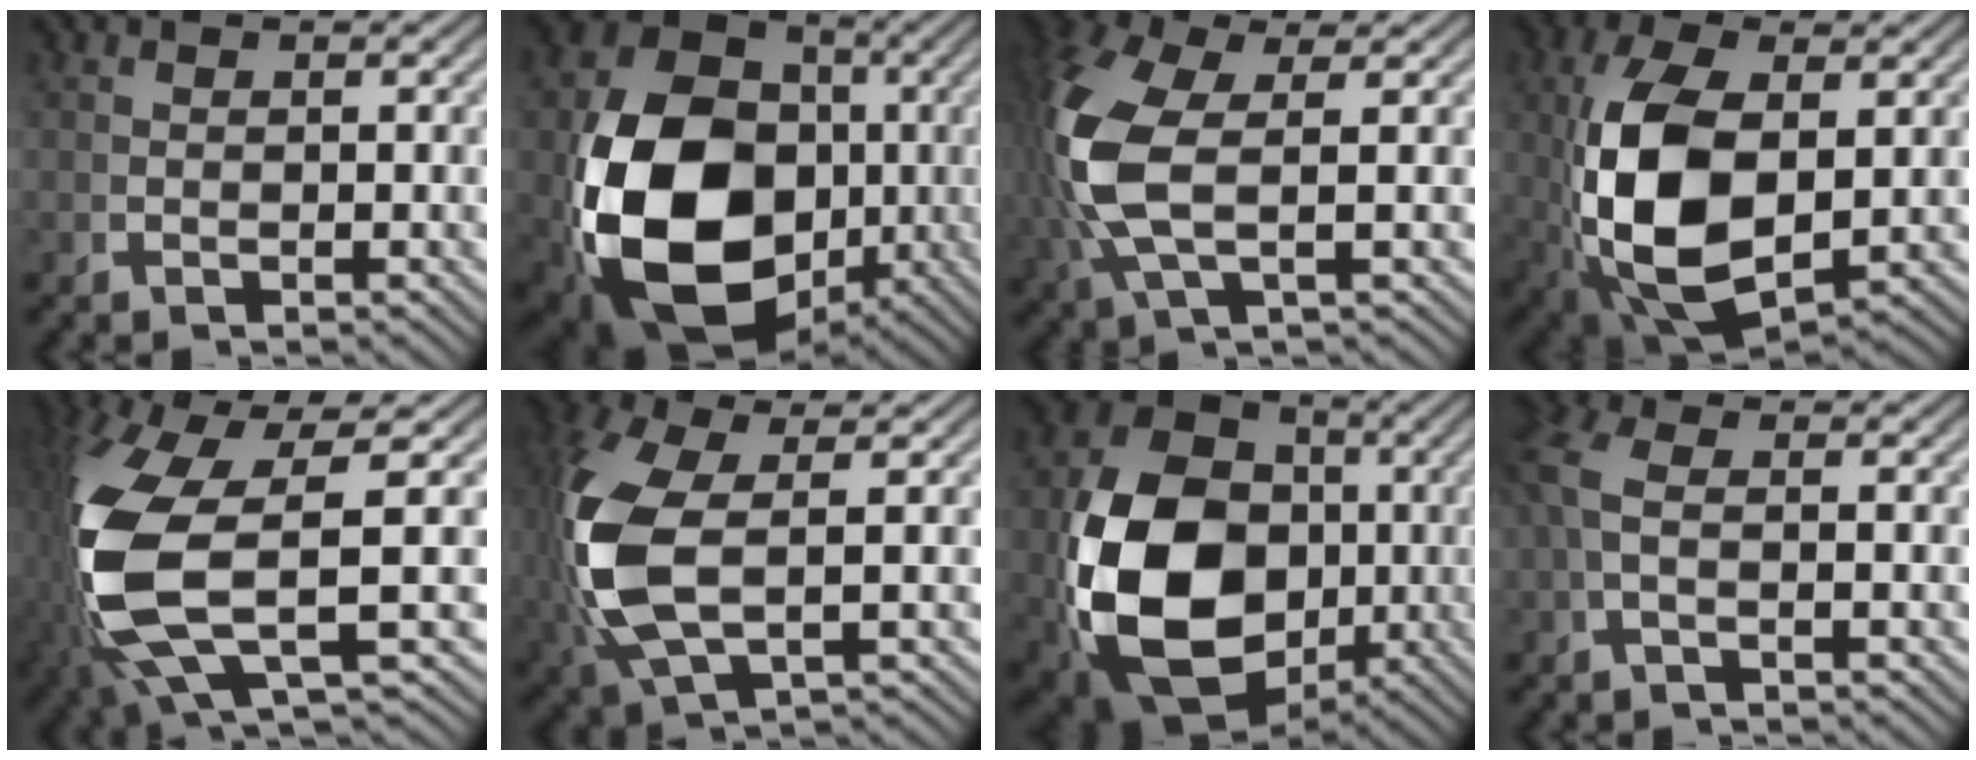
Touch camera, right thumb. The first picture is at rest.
{"total": 24.3, "force": [-3.4, 17.3, 16.8], "torque": [-0.353, -0.083, -0.016]}
{"total": 7.9, "force": [0.6, 4.0, 6.8], "torque": [-0.188, -0.020, 0.029]}
{"total": 13.1, "force": [-1.3, 7.8, 10.5], "torque": [-0.242, -0.052, 0.014]}
{"total": 15.2, "force": [-1.6, 7.9, 12.9], "torque": [-0.297, -0.037, -0.001]}
{"total": 9.4, "force": [-0.1, 5.1, 7.9], "torque": [-0.209, -0.025, 0.024]}
{"total": 22.3, "force": [-2.5, 16.4, 14.9], "torque": [-0.330, -0.079, -0.004]}
{"total": 2.7, "force": [0.7, 0.9, 2.5], "torque": [-0.069, 0.002, 0.012]}